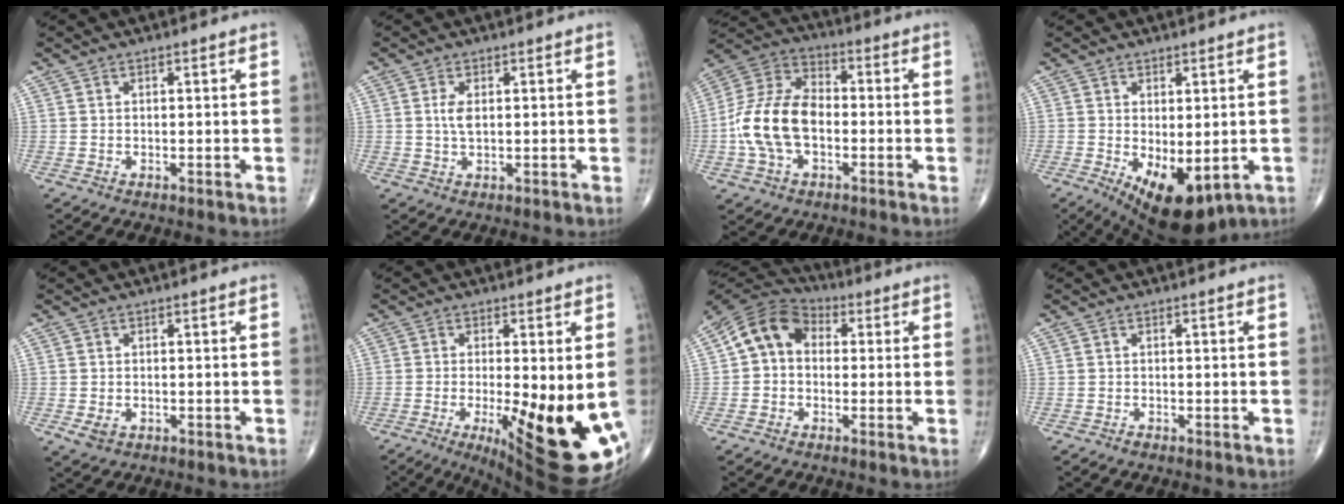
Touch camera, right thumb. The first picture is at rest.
{"total": 2.8, "force": [0.5, 1.3, 2.4], "torque": [-0.051, -0.001, 0.010]}
{"total": 14.8, "force": [-2.5, 9.4, 11.1], "torque": [-0.217, 0.036, -0.052]}
{"total": 11.4, "force": [-3.4, 5.5, 9.4], "torque": [-0.132, -0.018, -0.033]}
{"total": 2.4, "force": [-0.7, 1.8, 1.5], "torque": [-0.027, 0.000, -0.004]}
{"total": 20.1, "force": [-5.6, 5.8, 18.4], "torque": [-0.213, -0.032, -0.062]}
{"total": 9.8, "force": [0.8, 7.6, 6.0], "torque": [-0.095, 0.032, -0.005]}
{"total": 0.6, "force": [-0.4, 0.3, 0.2], "torque": [-0.002, 0.000, -0.010]}